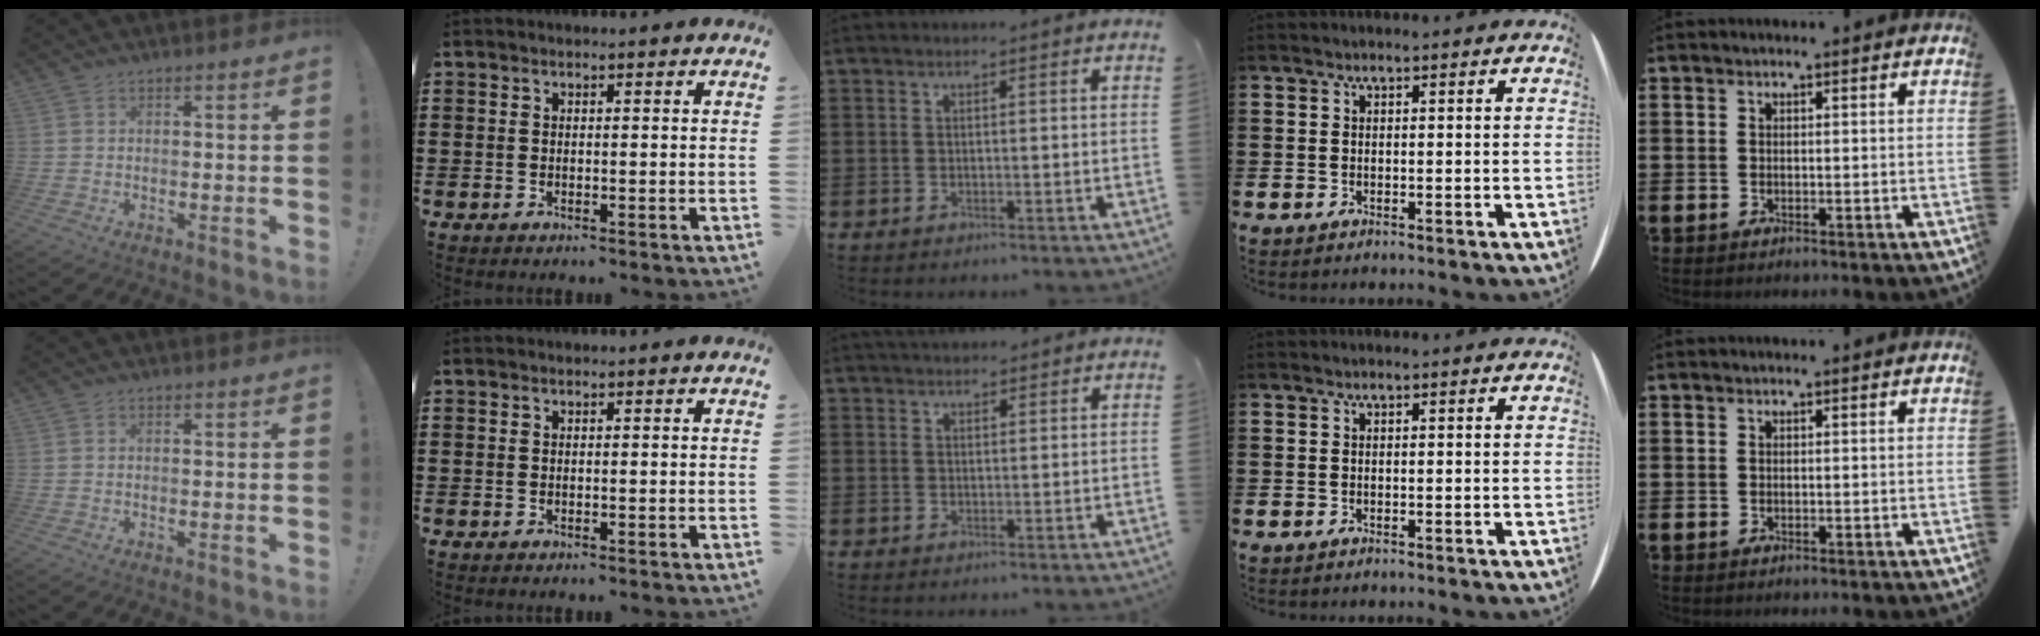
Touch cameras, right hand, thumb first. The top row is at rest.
{"middle": {"total": 1.7, "force": [1.6, 0.5, -0.1], "torque": [-0.003, 0.003, 0.031]}}